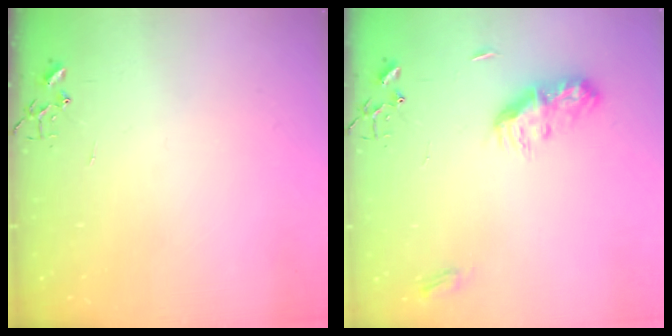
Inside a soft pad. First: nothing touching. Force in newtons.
{"total": 9.9, "press": 9.9, "slide": 0.1}